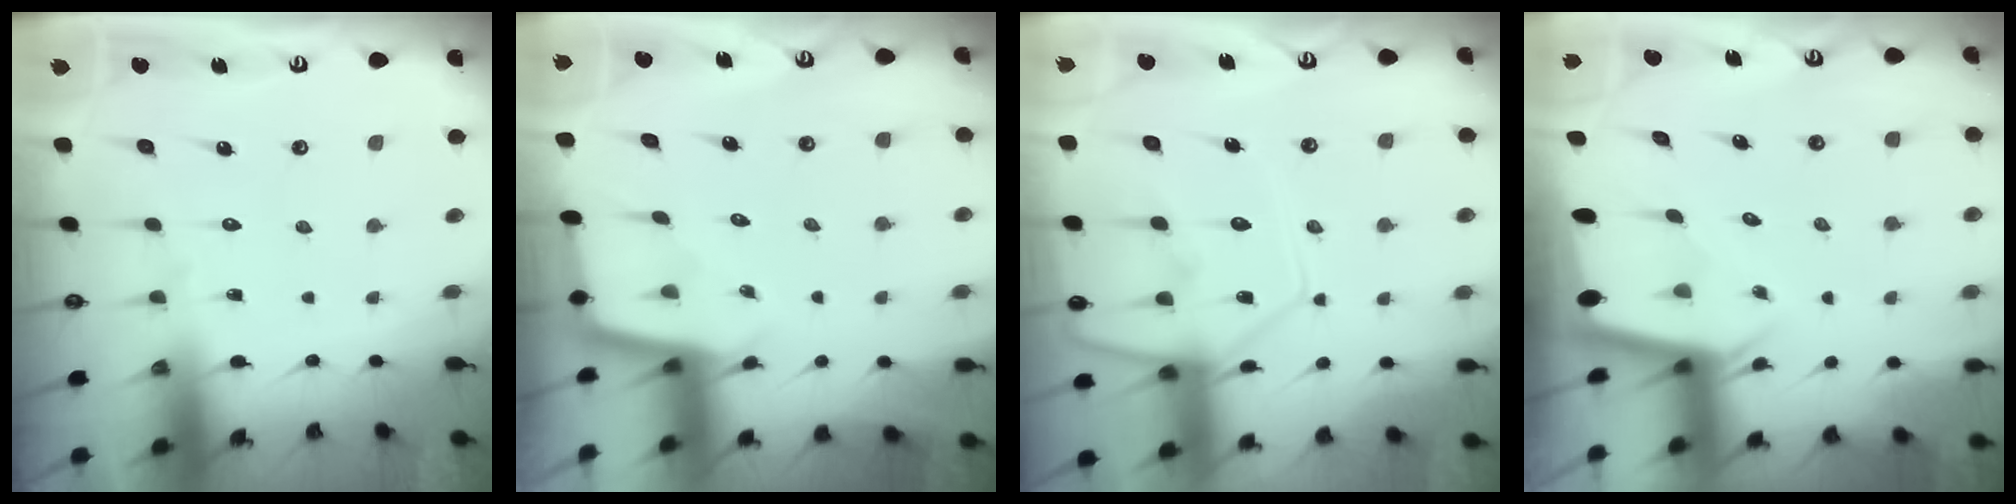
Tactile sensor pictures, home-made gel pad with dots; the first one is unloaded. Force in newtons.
{"total": 2.4, "press": 2.4, "slide": 0.2}
{"total": 13.0, "press": 13.0, "slide": 0.9}
{"total": 2.2, "press": 2.2, "slide": 0.1}